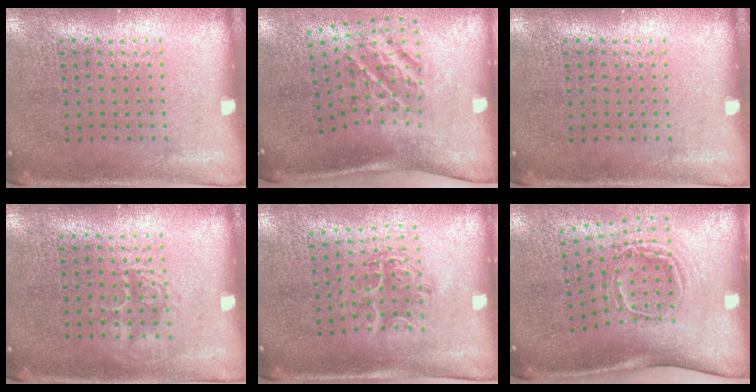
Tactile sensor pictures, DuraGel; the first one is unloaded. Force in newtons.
{"total": 2.4, "press": 1.3, "slide": 2.0}
{"total": 0.0}
{"total": 1.8, "press": 1.7, "slide": 0.2}
{"total": 1.1, "press": 1.1, "slide": 0.2}
{"total": 1.9, "press": 1.2, "slide": 1.6}